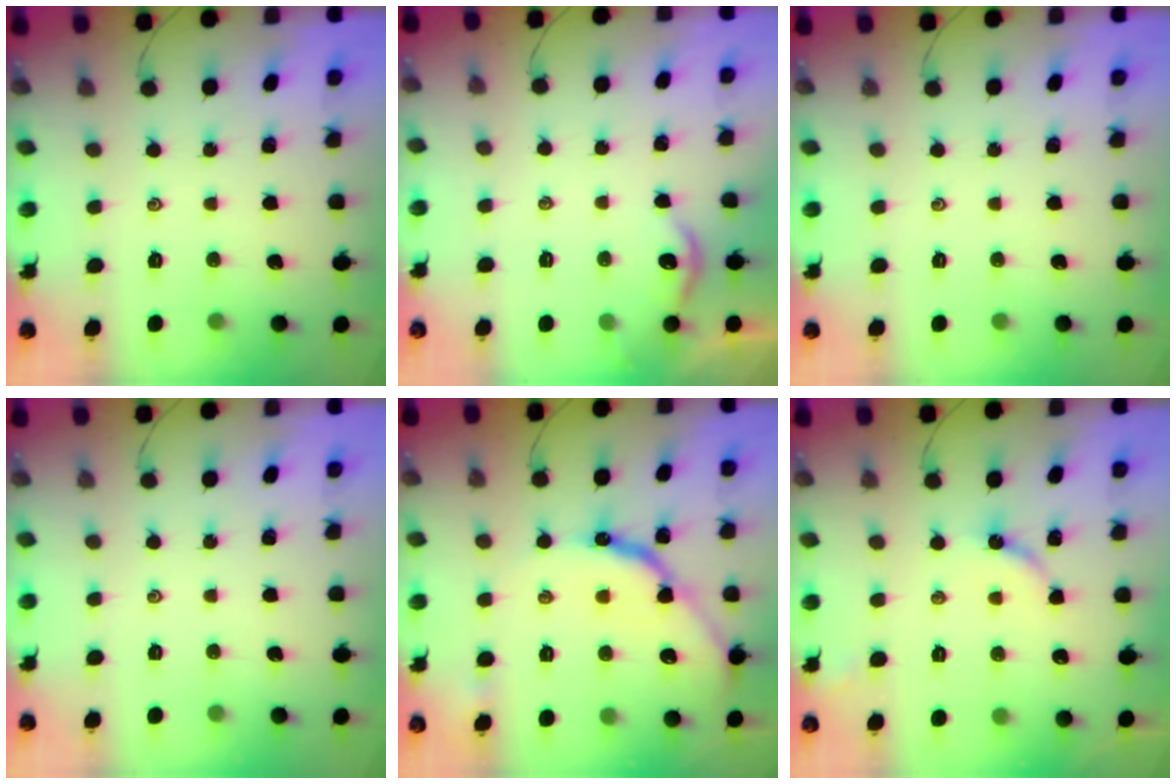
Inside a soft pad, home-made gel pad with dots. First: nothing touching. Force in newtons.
{"total": 2.5, "press": 2.5, "slide": 0.3}
{"total": 0.0}
{"total": 0.0}
{"total": 11.8, "press": 11.7, "slide": 1.2}
{"total": 5.1, "press": 5.0, "slide": 0.7}